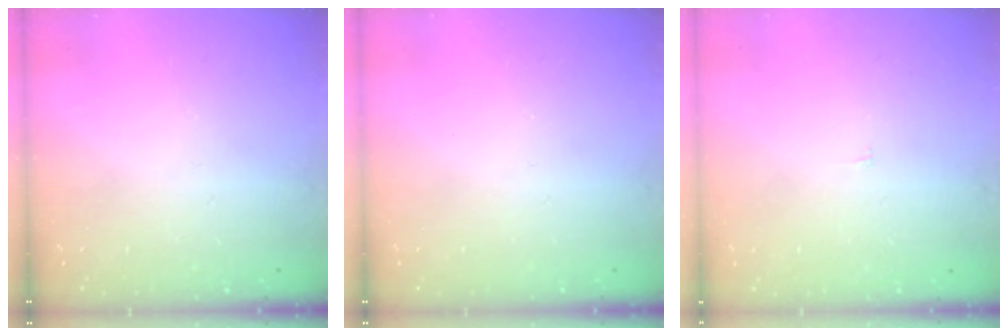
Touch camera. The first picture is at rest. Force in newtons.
{"total": 0.0}
{"total": 1.8, "press": 1.8, "slide": 0.1}